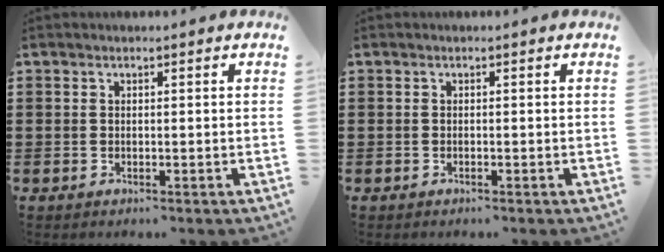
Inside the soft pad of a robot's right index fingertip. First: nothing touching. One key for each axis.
{"total": 0.0}